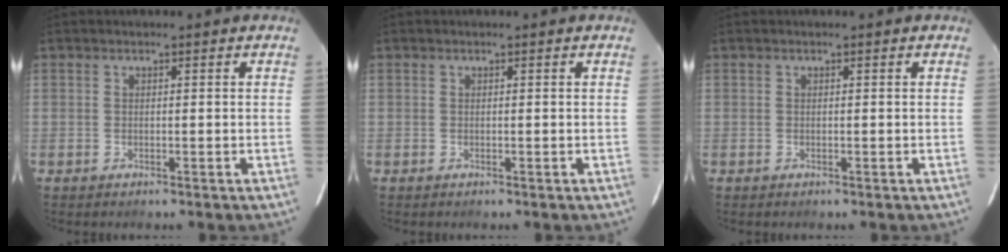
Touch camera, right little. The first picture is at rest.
{"total": 0.0}
{"total": 0.0}